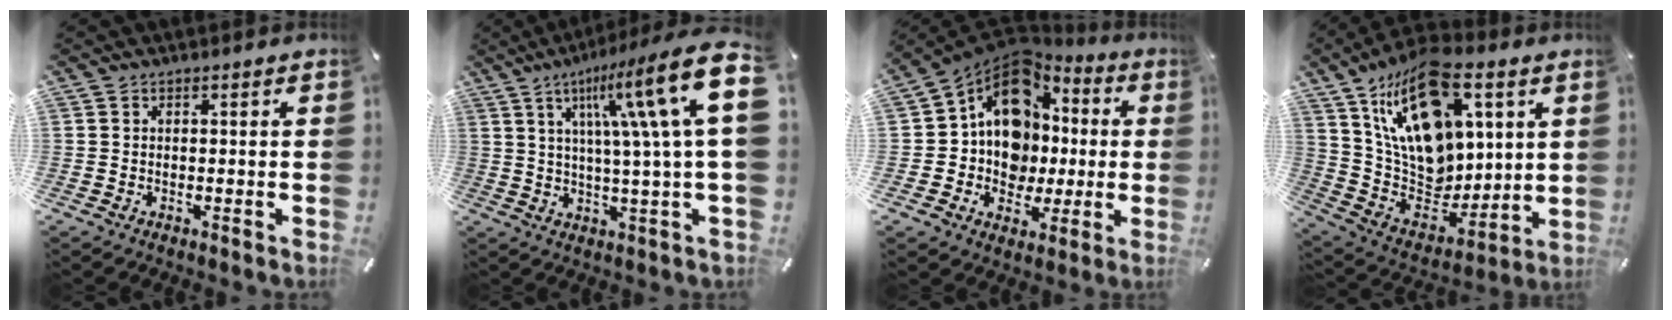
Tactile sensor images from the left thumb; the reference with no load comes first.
{"total": 22.3, "force": [6.5, 4.0, 21.0], "torque": [-0.318, -0.027, 0.088]}
{"total": 14.5, "force": [2.9, 12.5, 6.7], "torque": [-0.141, -0.043, 0.059]}
{"total": 22.2, "force": [10.4, 14.1, 13.6], "torque": [-0.266, -0.068, 0.183]}